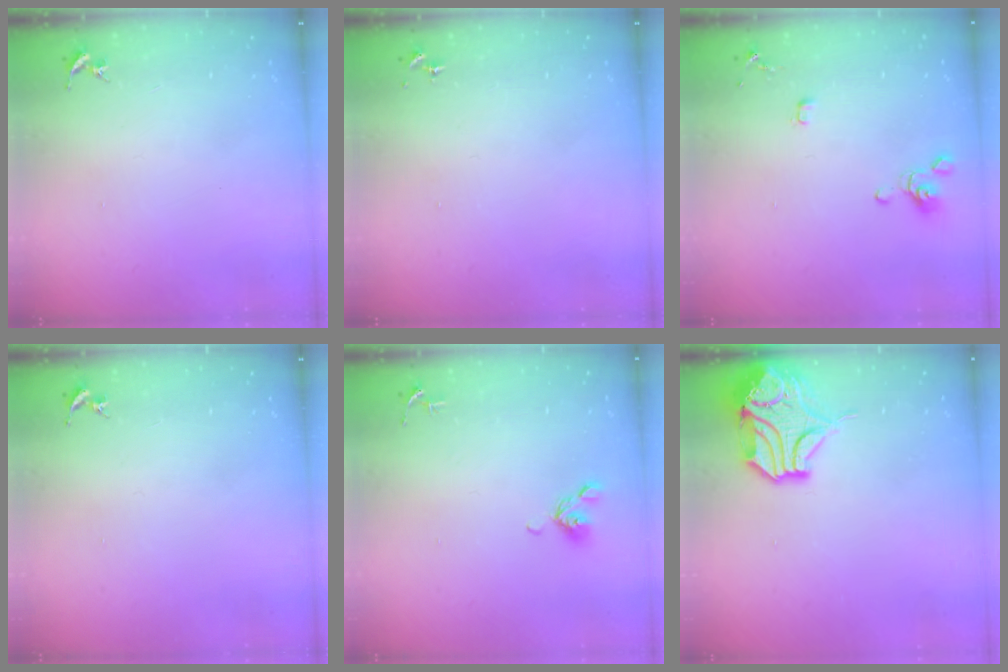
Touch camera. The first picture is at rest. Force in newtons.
{"total": 0.0}
{"total": 3.7, "press": 3.6, "slide": 0.9}
{"total": 0.0}
{"total": 5.9, "press": 5.7, "slide": 1.5}
{"total": 14.1, "press": 13.9, "slide": 2.1}